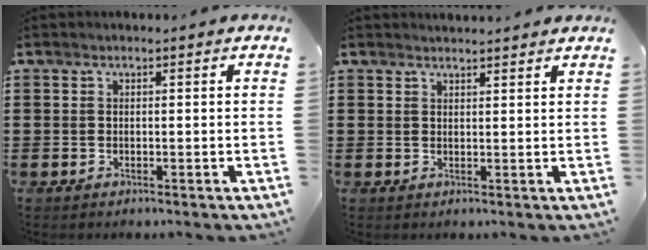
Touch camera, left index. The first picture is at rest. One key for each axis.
{"total": 1.5, "fx": 1.5, "fy": 0.1, "fz": 0.0, "tx": -0.004, "ty": 0.002, "tz": 0.030}